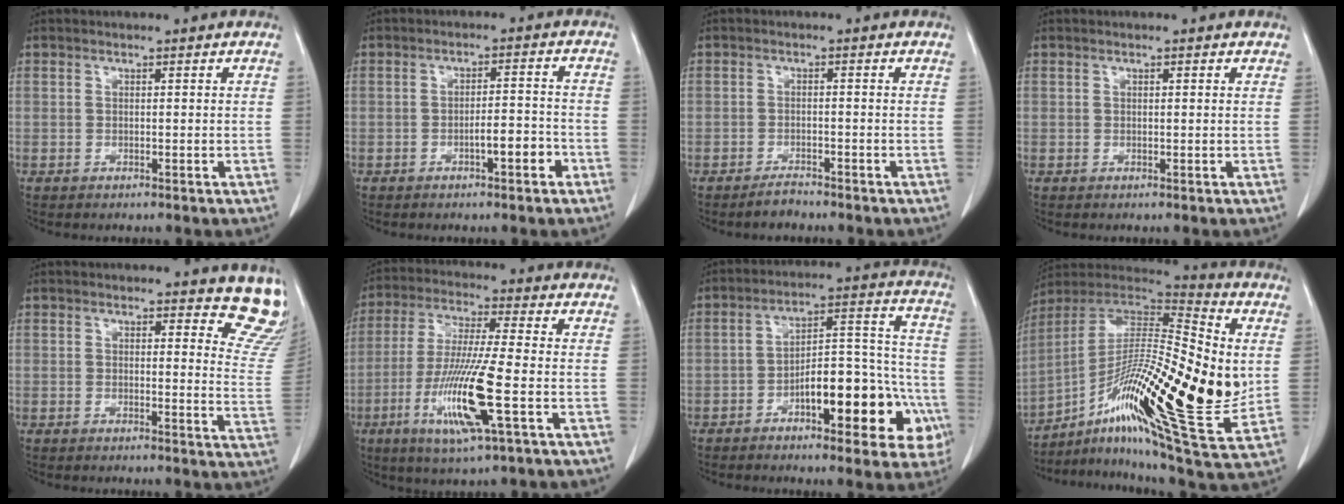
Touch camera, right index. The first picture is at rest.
{"total": 4.1, "force": [-2.1, 0.8, 3.5], "torque": [-0.046, 0.008, -0.030]}
{"total": 2.0, "force": [-1.8, 0.5, 0.5], "torque": [-0.003, 0.001, -0.029]}
{"total": 0.5, "force": [0.4, 0.2, 0.3], "torque": [-0.005, 0.002, 0.003]}
{"total": 7.6, "force": [7.2, 1.8, 1.8], "torque": [0.015, -0.050, 0.046]}
{"total": 13.5, "force": [-4.3, 0.2, 12.9], "torque": [-0.259, -0.022, -0.081]}
{"total": 17.1, "force": [-6.7, 5.8, 14.6], "torque": [-0.184, 0.040, -0.088]}
{"total": 28.3, "force": [-2.3, 5.2, 27.7], "torque": [-0.464, -0.003, -0.048]}